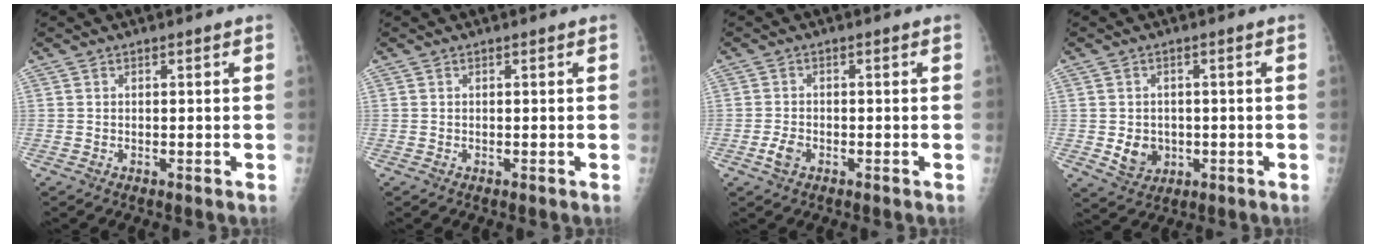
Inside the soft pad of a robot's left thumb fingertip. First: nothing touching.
{"total": 0.0}
{"total": 2.7, "force": [-1.2, 1.7, 1.7], "torque": [-0.036, 0.004, -0.023]}
{"total": 5.2, "force": [-0.8, 4.4, 2.6], "torque": [-0.022, 0.002, -0.002]}